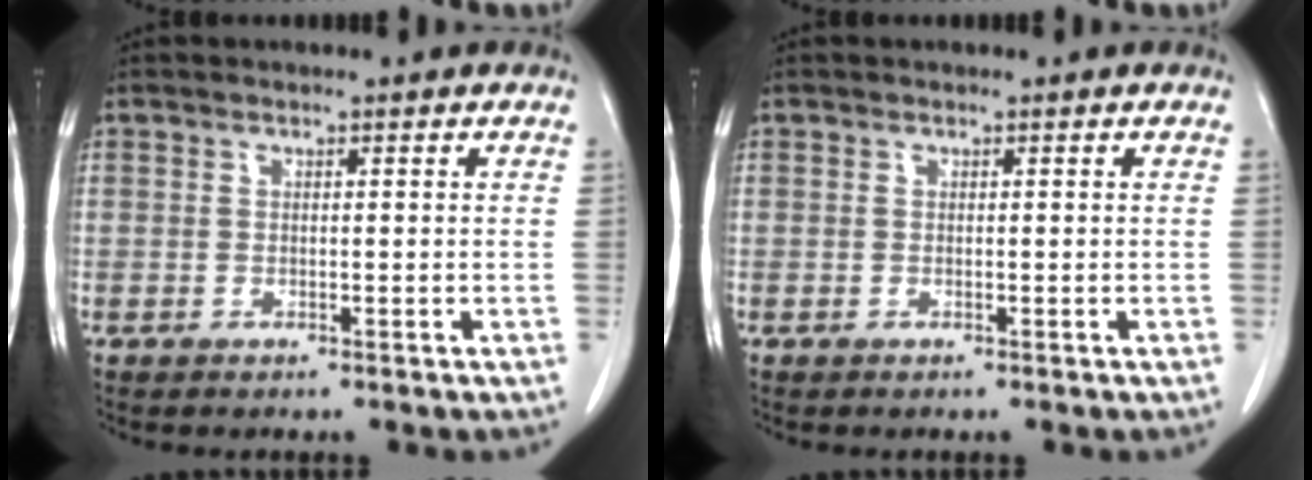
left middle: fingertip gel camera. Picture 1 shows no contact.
{"total": 0.0}